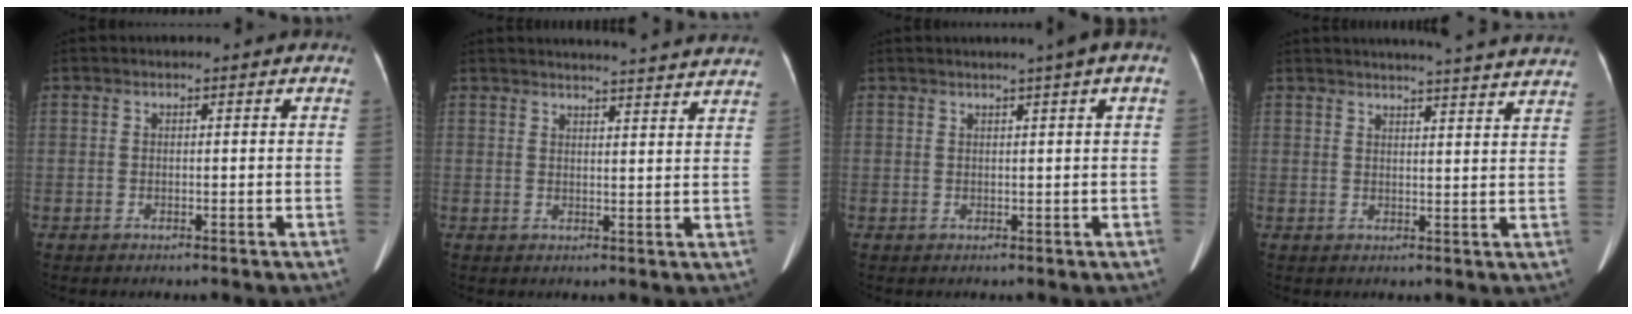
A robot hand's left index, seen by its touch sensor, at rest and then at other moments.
{"total": 17.2, "force": [16.5, 0.5, 4.9], "torque": [-0.061, -0.018, 0.190]}
{"total": 3.2, "force": [1.8, -0.6, 2.6], "torque": [-0.036, 0.012, 0.025]}
{"total": 18.4, "force": [17.3, 0.1, 6.3], "torque": [-0.086, -0.025, 0.200]}